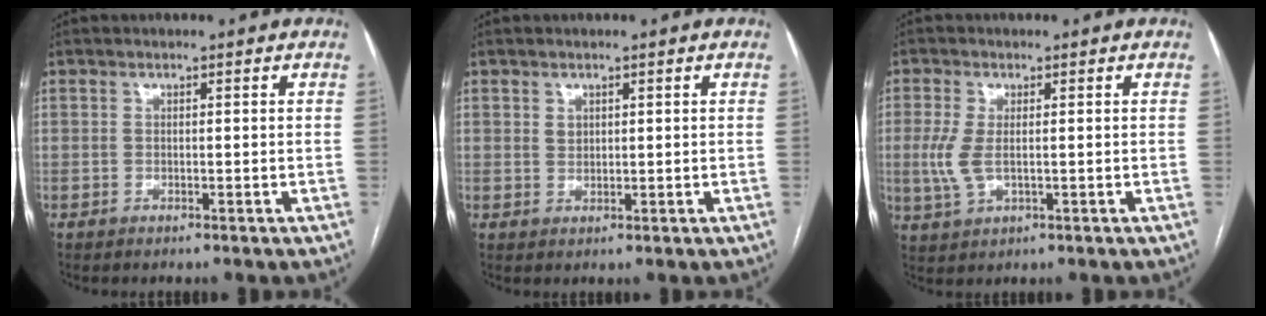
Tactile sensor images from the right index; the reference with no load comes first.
{"total": 1.3, "force": [0.6, 0.9, 0.5], "torque": [-0.006, -0.002, 0.012]}
{"total": 4.6, "force": [-0.2, 2.0, 4.1], "torque": [-0.108, -0.009, 0.001]}